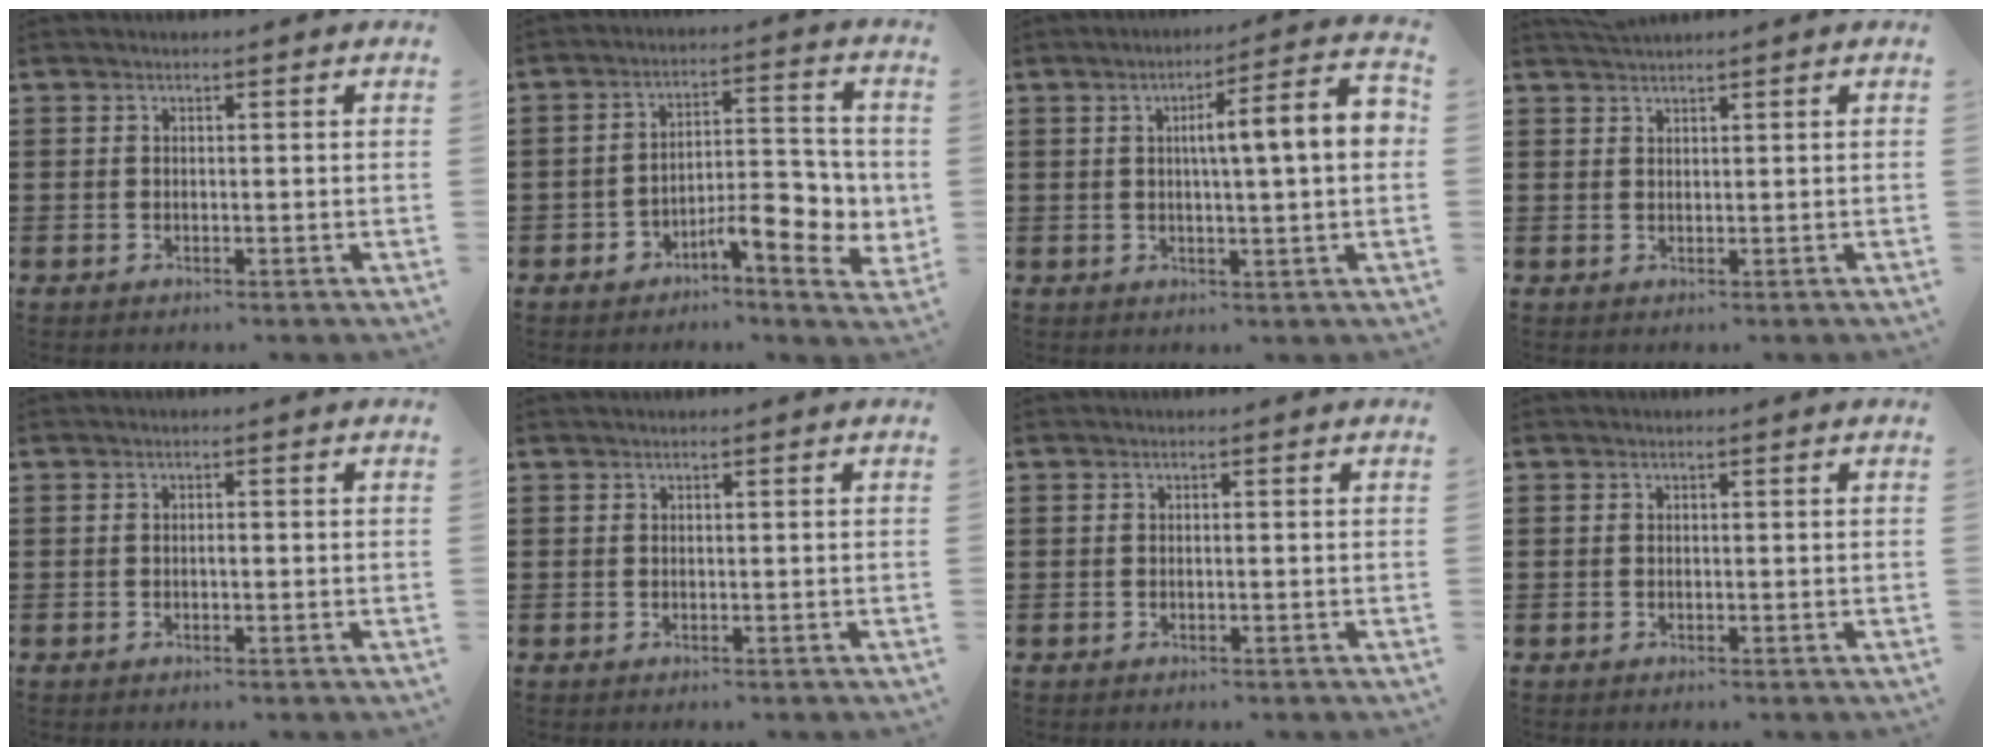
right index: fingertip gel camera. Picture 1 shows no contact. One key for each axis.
{"total": 8.7, "fx": -3.7, "fy": 3.5, "fz": 7.1, "tx": -0.087, "ty": 0.003, "tz": -0.063}
{"total": 8.5, "fx": 1.0, "fy": 0.6, "fz": 8.5, "tx": -0.139, "ty": -0.006, "tz": 0.006}
{"total": 1.3, "fx": 1.3, "fy": -0.1, "fz": 0.1, "tx": -0.004, "ty": 0.001, "tz": 0.026}
{"total": 0.7, "fx": -0.2, "fy": 0.2, "fz": 0.7, "tx": -0.013, "ty": -0.004, "tz": -0.003}
{"total": 0.0}
{"total": 0.0}
{"total": 0.0}